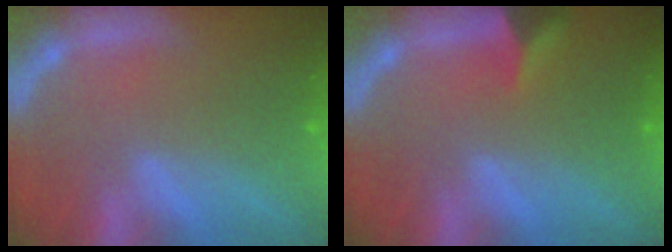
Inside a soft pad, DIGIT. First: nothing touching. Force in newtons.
{"total": 2.9}